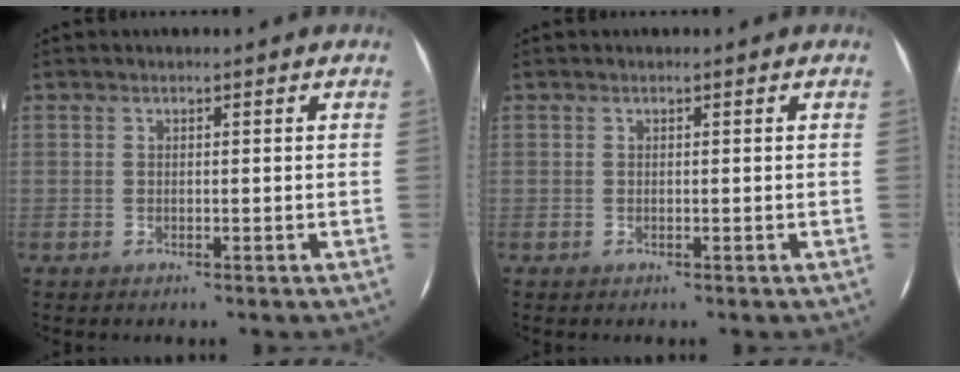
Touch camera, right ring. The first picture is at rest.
{"total": 0.0}